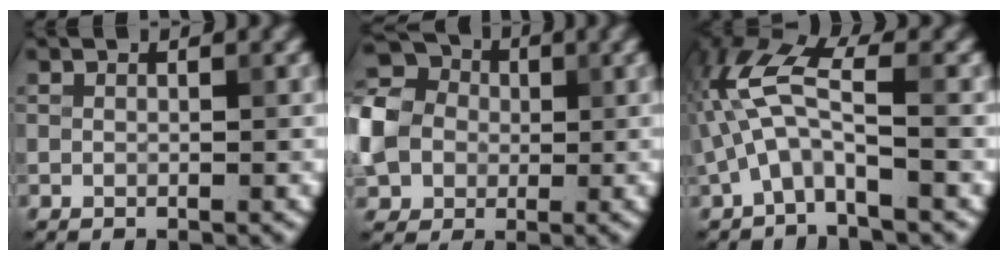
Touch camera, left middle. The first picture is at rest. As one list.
[{"total": 11.0, "force": [-0.7, 9.5, 5.4], "torque": [-0.133, 0.012, -0.050]}, {"total": 5.6, "force": [-1.0, 2.0, 5.1], "torque": [-0.118, 0.021, -0.030]}]